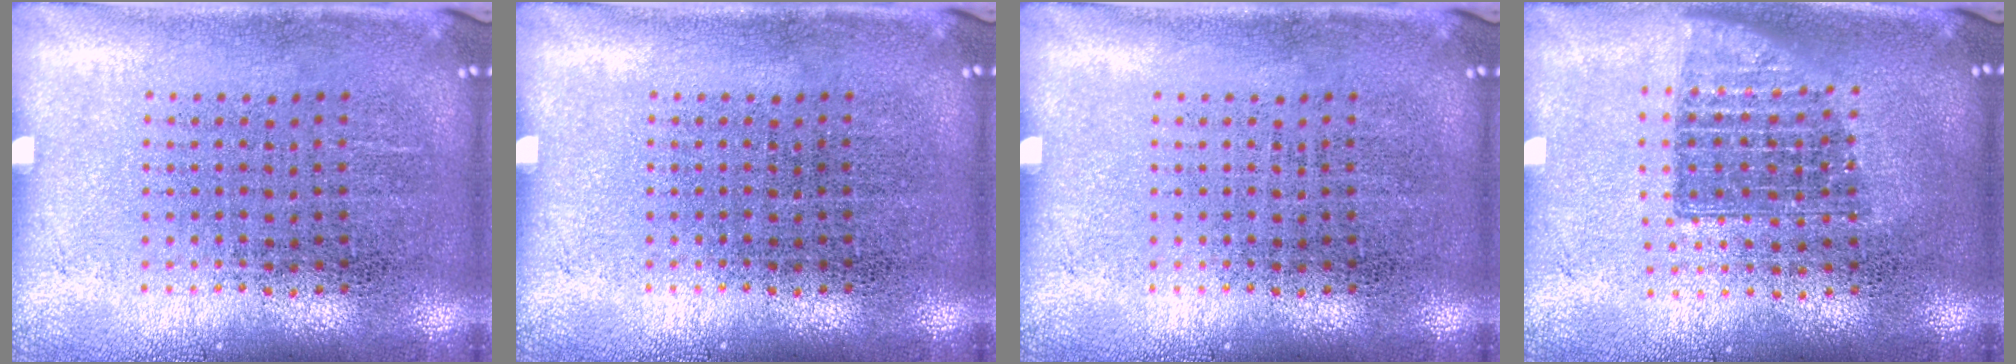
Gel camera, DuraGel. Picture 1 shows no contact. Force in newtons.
{"total": 0.0}
{"total": 0.0}
{"total": 1.4, "press": 1.2, "slide": 0.8}